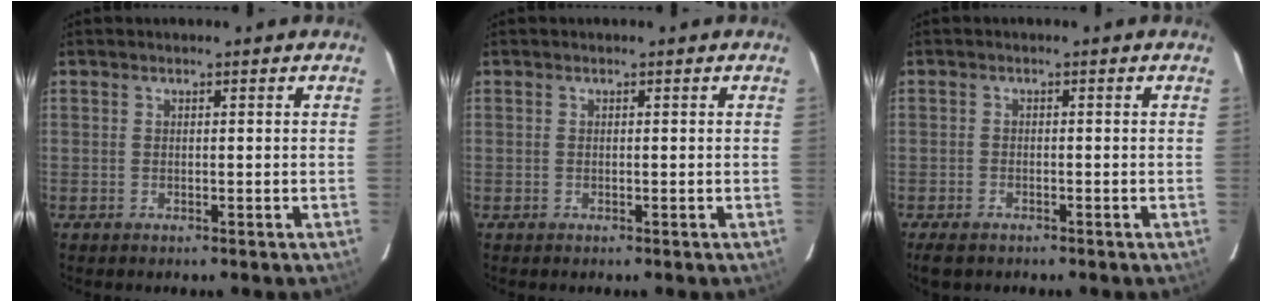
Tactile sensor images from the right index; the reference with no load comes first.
{"total": 0.0}
{"total": 3.6, "force": [-2.7, 1.8, 1.6], "torque": [-0.045, -0.008, -0.049]}